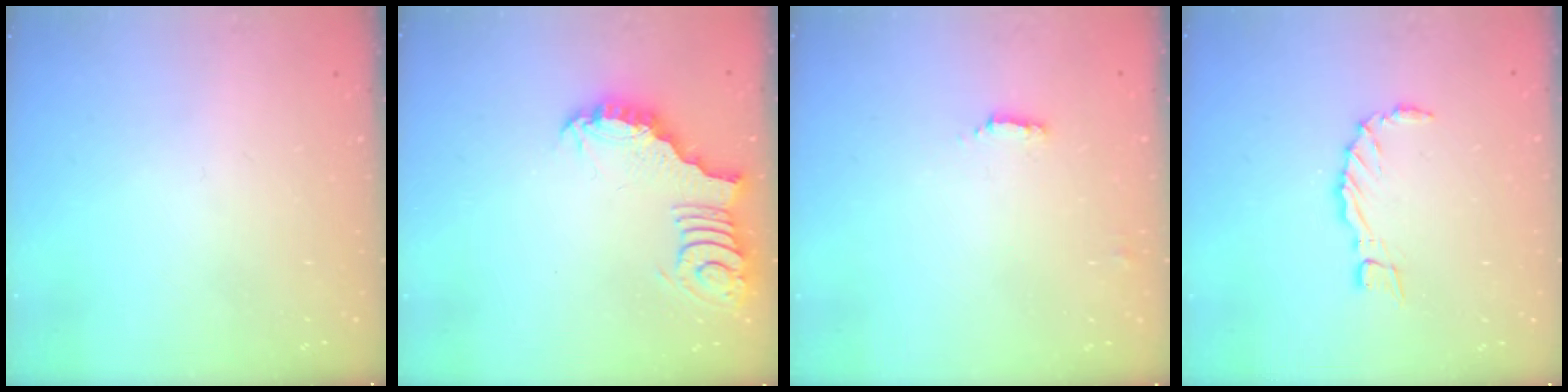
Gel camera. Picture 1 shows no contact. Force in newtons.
{"total": 3.5, "press": 3.4, "slide": 0.7}
{"total": 1.4, "press": 1.4, "slide": 0.4}
{"total": 5.2, "press": 5.2, "slide": 0.7}